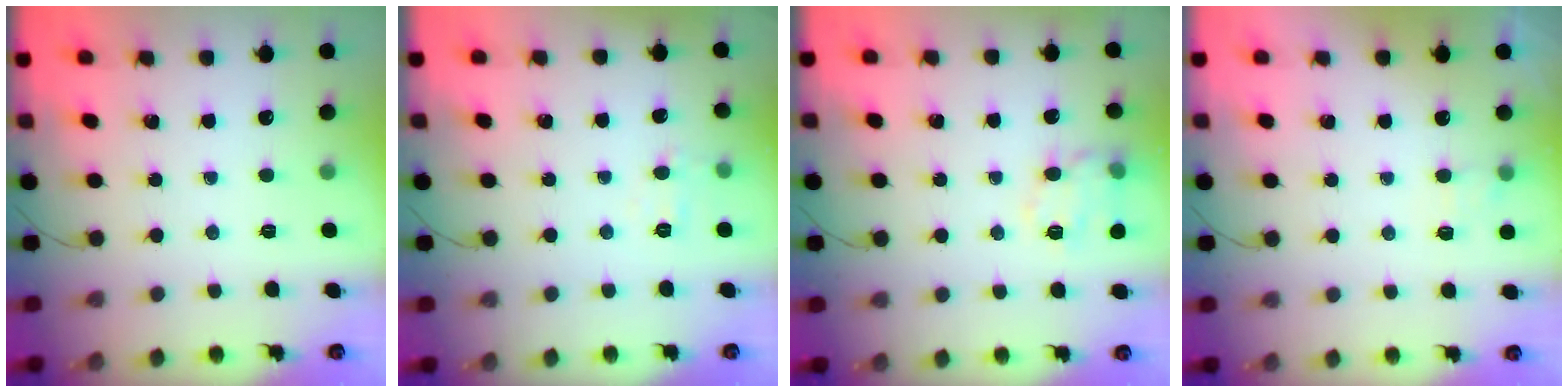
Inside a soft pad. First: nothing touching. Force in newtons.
{"total": 3.8, "press": 3.6, "slide": 1.3}
{"total": 12.2, "press": 12.2, "slide": 0.3}
{"total": 5.1, "press": 4.8, "slide": 1.5}